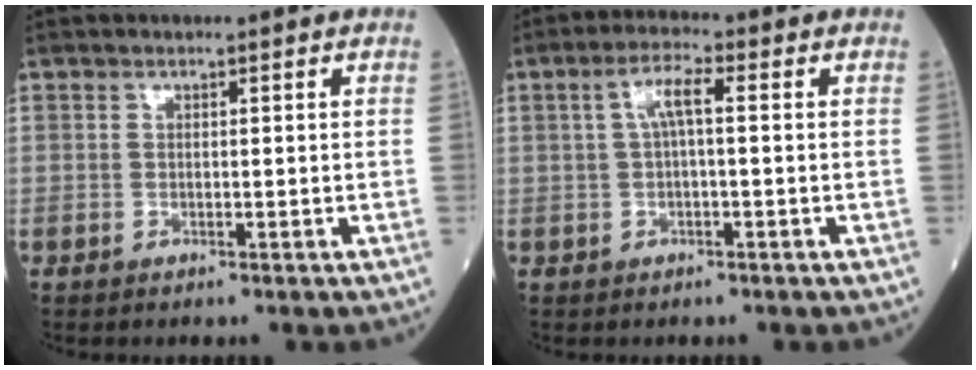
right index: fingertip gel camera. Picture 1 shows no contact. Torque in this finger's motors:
{"motor_torque": [0.30, 0.20, 0.16, 0.05]}